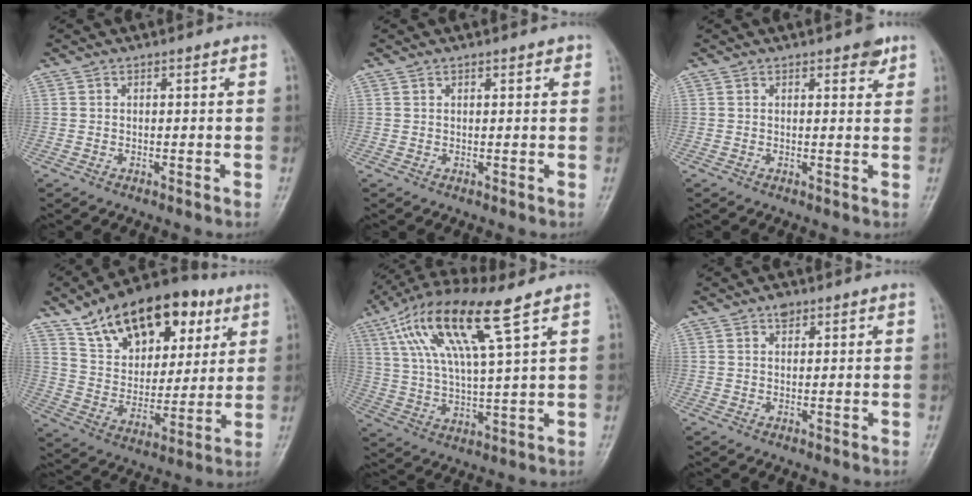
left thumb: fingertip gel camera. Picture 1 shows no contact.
{"total": 1.1, "force": [0.8, 0.5, 0.5], "torque": [0.000, -0.002, 0.005]}
{"total": 2.7, "force": [1.7, 1.2, 1.7], "torque": [-0.010, -0.007, 0.019]}
{"total": 22.6, "force": [12.1, 13.1, 13.9], "torque": [-0.184, -0.020, 0.205]}
{"total": 16.0, "force": [7.9, 3.0, 13.5], "torque": [-0.276, -0.010, 0.151]}
{"total": 1.9, "force": [1.2, 1.2, 0.8], "torque": [0.001, -0.003, 0.013]}